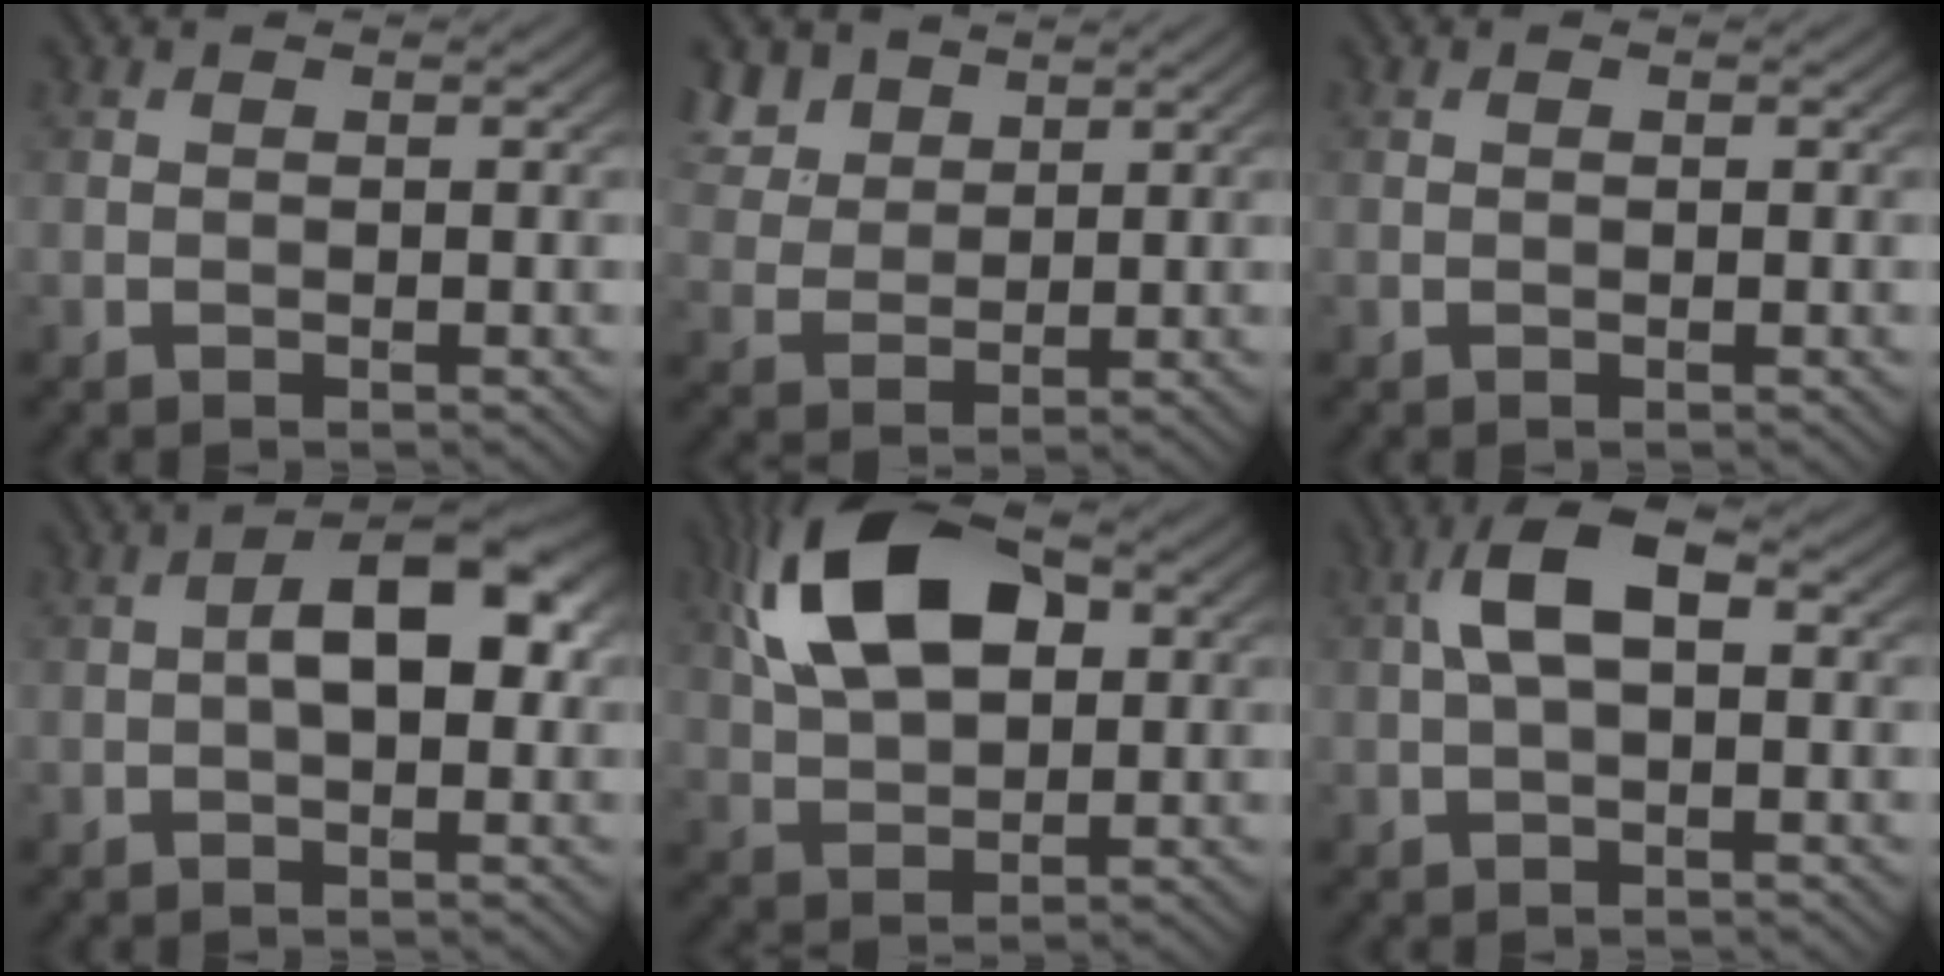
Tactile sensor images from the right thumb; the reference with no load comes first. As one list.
[{"total": 6.1, "force": [4.0, 3.7, 2.7], "torque": [-0.092, 0.000, 0.087]}, {"total": 0.0}, {"total": 6.9, "force": [0.2, 3.2, 6.1], "torque": [-0.089, 0.013, -0.007]}, {"total": 12.9, "force": [4.3, 7.1, 9.9], "torque": [-0.203, 0.026, 0.073]}, {"total": 5.6, "force": [0.7, 2.3, 5.1], "torque": [-0.106, 0.020, 0.006]}]